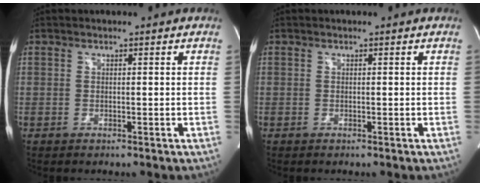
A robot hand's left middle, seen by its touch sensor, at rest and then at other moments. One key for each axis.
{"total": 0.0}